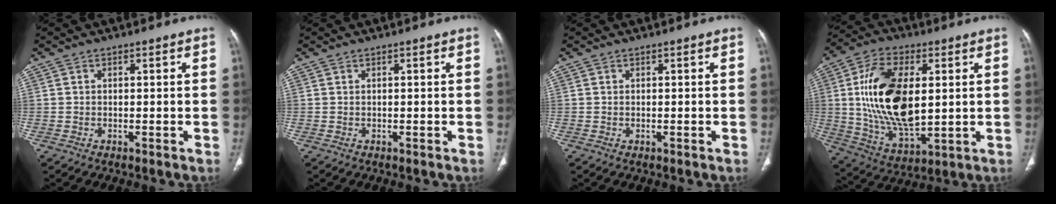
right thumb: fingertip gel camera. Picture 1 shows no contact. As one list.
[{"total": 0.0}, {"total": 0.0}, {"total": 20.2, "force": [2.8, 10.7, 17.0], "torque": [-0.306, -0.013, 0.058]}]